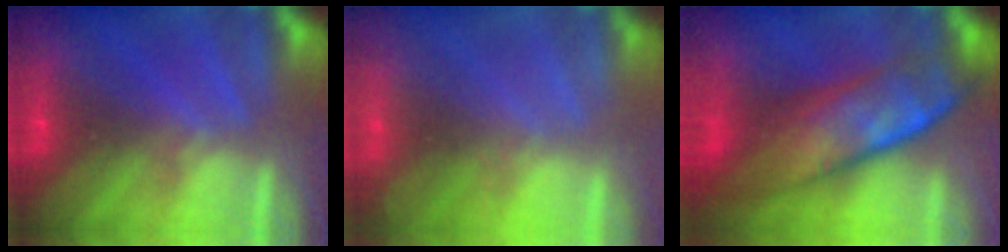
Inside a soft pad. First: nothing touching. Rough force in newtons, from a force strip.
{"total": 2.1}
{"total": 10.5}